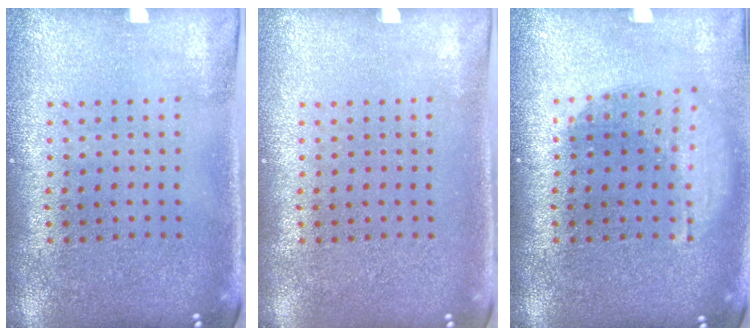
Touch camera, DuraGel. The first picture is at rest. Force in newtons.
{"total": 0.0}
{"total": 1.6, "press": 1.2, "slide": 1.0}